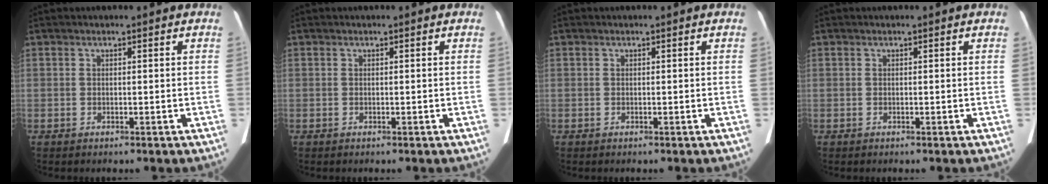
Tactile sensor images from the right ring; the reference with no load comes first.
{"total": 0.0}
{"total": 0.0}
{"total": 0.0}